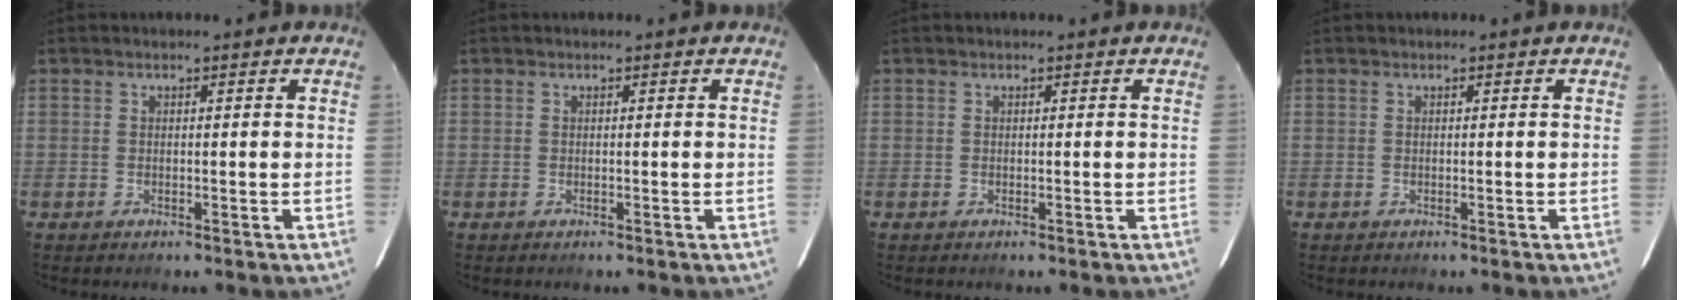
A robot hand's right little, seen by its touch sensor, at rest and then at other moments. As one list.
[{"total": 0.0}, {"total": 0.0}, {"total": 0.0}]